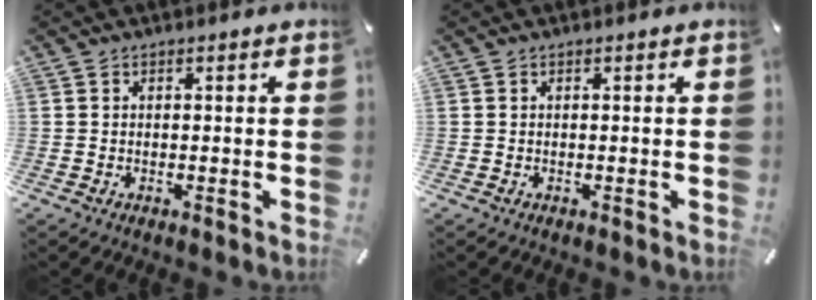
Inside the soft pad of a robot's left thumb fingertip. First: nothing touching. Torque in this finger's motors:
{"motor_torque": [0.00, 0.00, -0.07, 0.08, 0.00]}